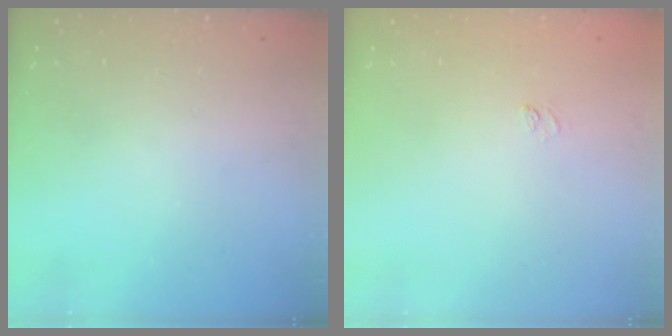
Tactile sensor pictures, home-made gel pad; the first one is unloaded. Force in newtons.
{"total": 5.0, "press": 4.9, "slide": 1.1}